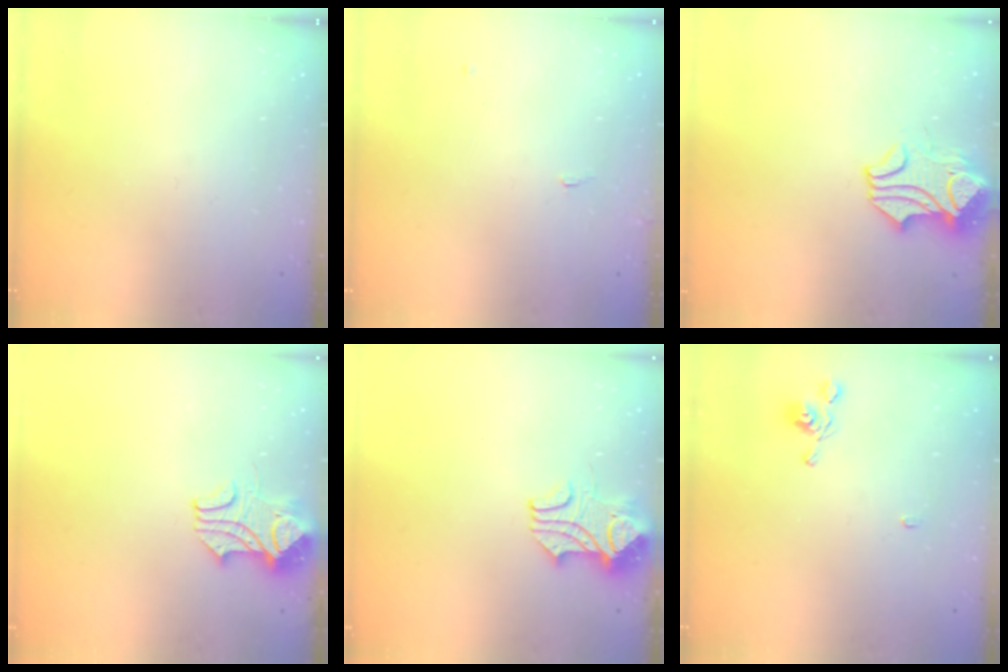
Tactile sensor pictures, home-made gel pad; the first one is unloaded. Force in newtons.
{"total": 1.6, "press": 1.6, "slide": 0.3}
{"total": 1.7, "press": 1.2, "slide": 1.2}
{"total": 2.6, "press": 2.4, "slide": 1.0}
{"total": 2.4, "press": 2.2, "slide": 1.0}
{"total": 2.2, "press": 2.2, "slide": 0.2}